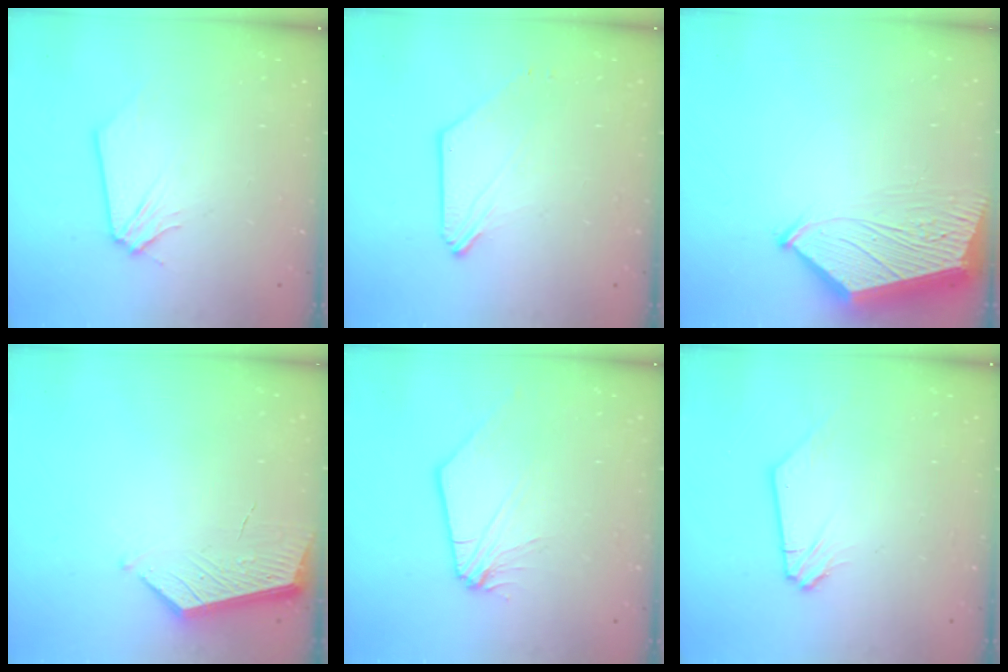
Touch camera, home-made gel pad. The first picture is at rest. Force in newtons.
{"total": 0.0}
{"total": 7.9, "press": 7.8, "slide": 0.9}
{"total": 3.8, "press": 3.8, "slide": 0.4}
{"total": 0.0}
{"total": 0.8, "press": 0.7, "slide": 0.1}